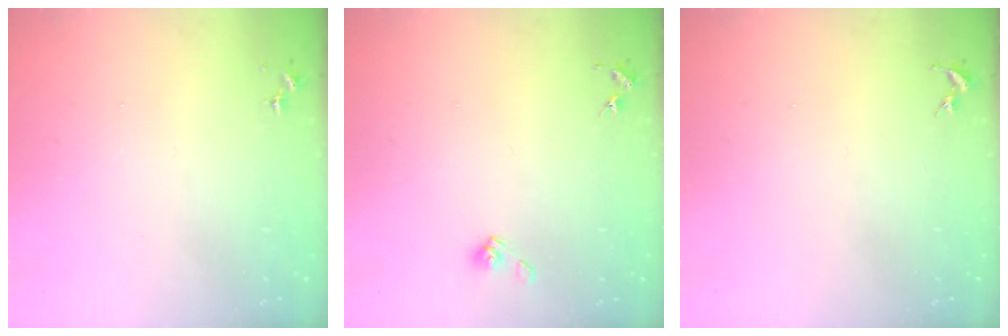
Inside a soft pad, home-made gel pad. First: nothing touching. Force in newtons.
{"total": 5.4, "press": 4.9, "slide": 2.3}
{"total": 0.0}